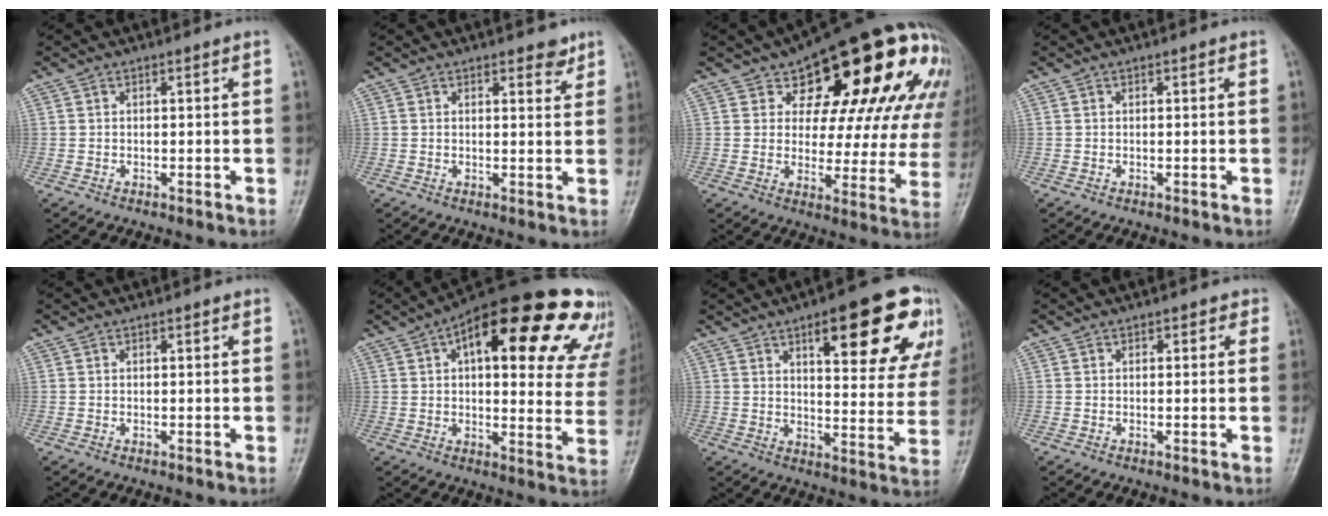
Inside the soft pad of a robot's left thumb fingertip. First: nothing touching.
{"total": 2.9, "force": [2.1, 1.3, 1.5], "torque": [-0.004, -0.012, 0.026]}
{"total": 26.0, "force": [14.2, 12.5, 17.9], "torque": [-0.205, -0.035, 0.181]}
{"total": 0.0}
{"total": 0.0}
{"total": 28.8, "force": [14.4, 11.2, 22.3], "torque": [-0.258, 0.007, 0.181]}
{"total": 20.9, "force": [10.5, 6.9, 16.7], "torque": [-0.177, -0.029, 0.140]}
{"total": 1.4, "force": [0.5, 1.1, 0.7], "torque": [0.011, 0.003, -0.001]}